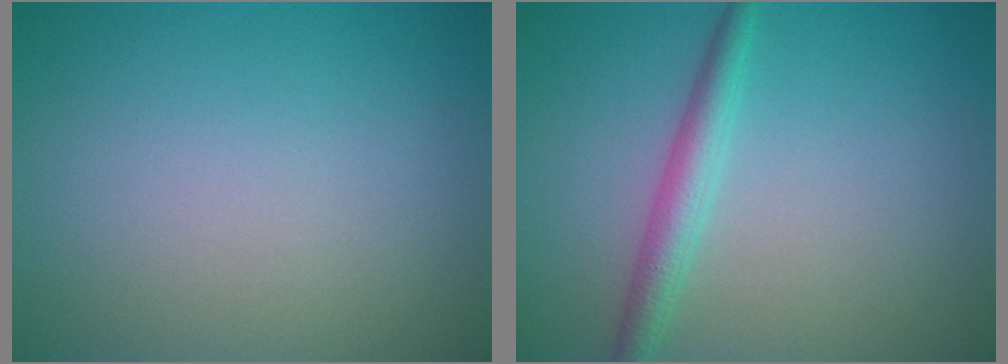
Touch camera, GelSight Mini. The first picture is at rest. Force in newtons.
{"total": 2.7, "press": 2.7, "slide": 0.1}